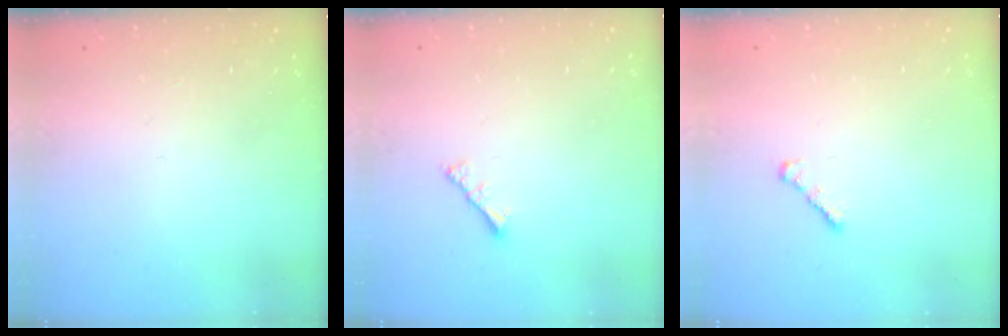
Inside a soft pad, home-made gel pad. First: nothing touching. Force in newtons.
{"total": 2.5, "press": 2.4, "slide": 0.5}
{"total": 2.4, "press": 2.3, "slide": 0.6}